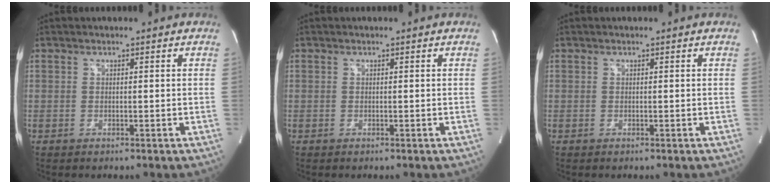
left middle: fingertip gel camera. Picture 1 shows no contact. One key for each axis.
{"total": 0.0}
{"total": 0.0}